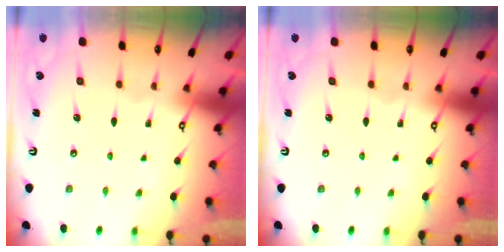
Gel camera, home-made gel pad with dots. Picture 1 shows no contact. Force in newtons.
{"total": 0.0}